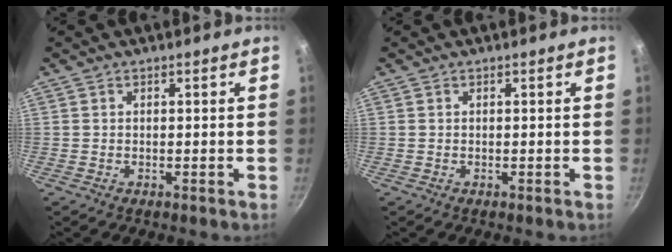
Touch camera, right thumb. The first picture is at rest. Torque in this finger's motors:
{"motor_torque": [-0.34, 0.21, -0.12, -0.23, 0.03]}